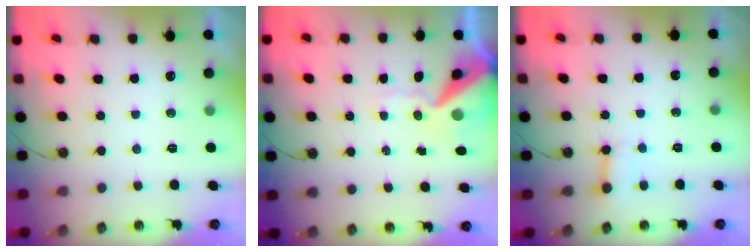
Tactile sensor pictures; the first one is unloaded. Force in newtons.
{"total": 12.1, "press": 12.0, "slide": 1.6}
{"total": 3.0, "press": 3.0, "slide": 0.2}